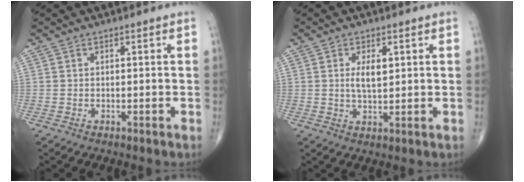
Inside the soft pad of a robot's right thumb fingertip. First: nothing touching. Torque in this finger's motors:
{"motor_torque": [0.00, 0.05, 0.49, 0.15, 0.15]}